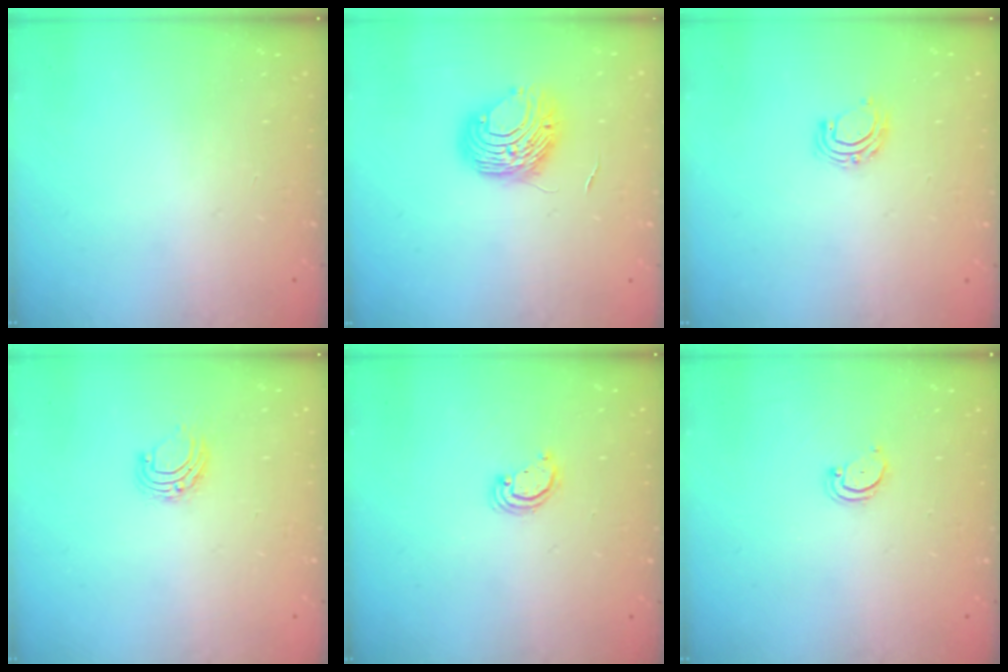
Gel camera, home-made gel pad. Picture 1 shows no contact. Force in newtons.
{"total": 8.7, "press": 8.7, "slide": 0.4}
{"total": 7.6, "press": 7.5, "slide": 0.9}
{"total": 5.5, "press": 5.4, "slide": 0.6}
{"total": 2.8, "press": 2.8, "slide": 0.2}
{"total": 2.7, "press": 2.7, "slide": 0.3}